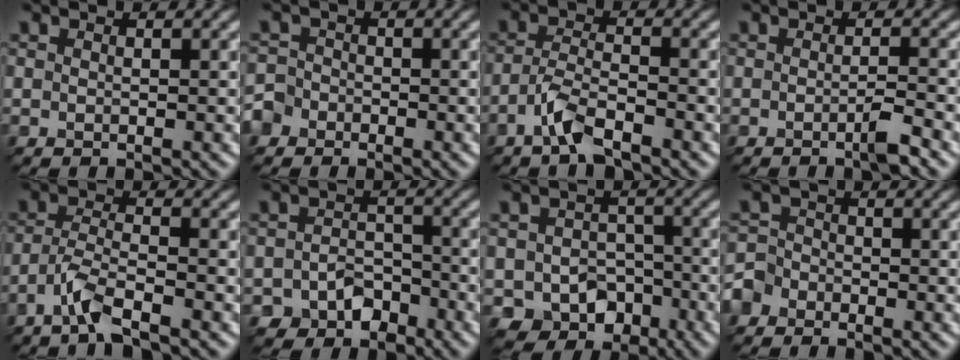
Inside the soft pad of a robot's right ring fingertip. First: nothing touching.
{"total": 2.4, "force": [-2.2, 0.7, -0.7], "torque": [-0.006, 0.001, -0.030]}
{"total": 2.9, "force": [-2.7, -0.2, 1.0], "torque": [-0.045, 0.012, -0.044]}
{"total": 1.8, "force": [-1.5, -0.4, 1.0], "torque": [-0.025, 0.002, -0.019]}
{"total": 3.1, "force": [-2.8, -0.3, 1.4], "torque": [-0.050, 0.009, -0.046]}
{"total": 2.5, "force": [-2.2, 1.3, -0.1], "torque": [-0.011, 0.007, -0.020]}
{"total": 4.6, "force": [-3.1, 3.3, 0.8], "torque": [-0.015, 0.001, -0.022]}
{"total": 2.8, "force": [-2.6, 0.9, -0.5], "torque": [-0.010, 0.000, -0.037]}